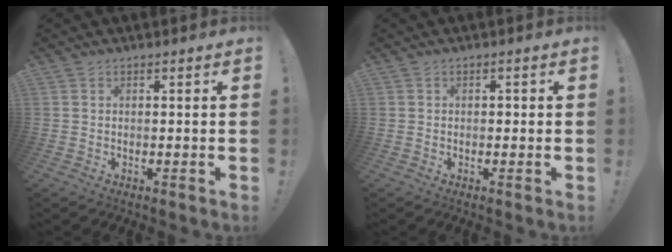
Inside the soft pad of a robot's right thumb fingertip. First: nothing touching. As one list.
[{"total": 0.8, "force": [-0.4, 0.7, 0.2], "torque": [-0.003, 0.002, -0.007]}]